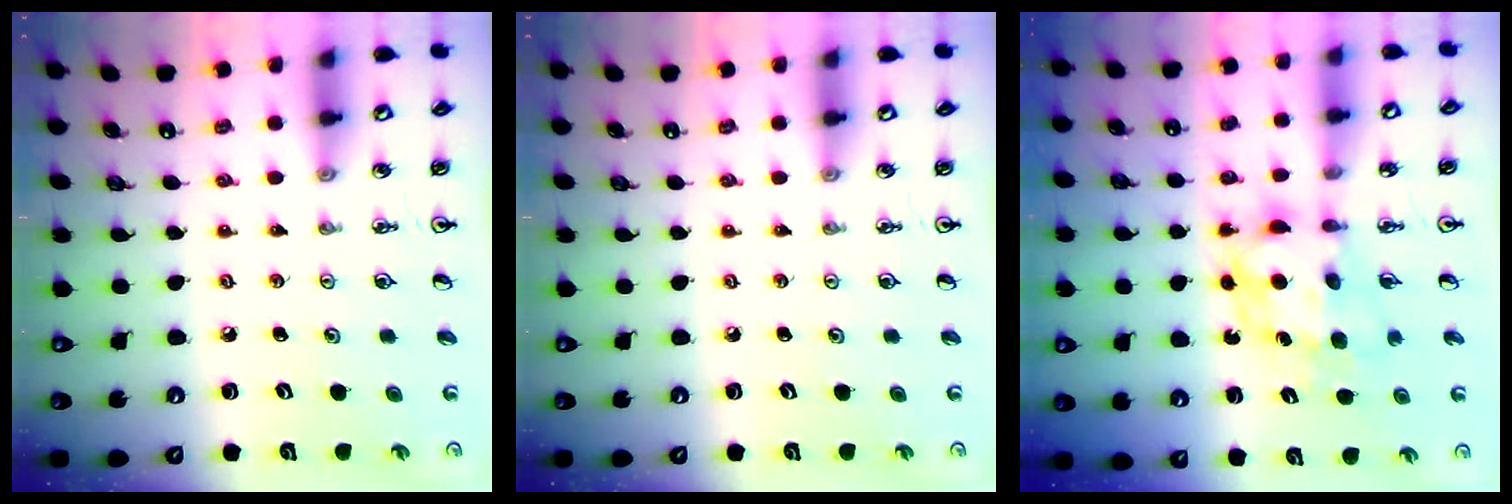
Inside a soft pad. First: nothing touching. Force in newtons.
{"total": 0.0}
{"total": 6.7, "press": 6.7, "slide": 0.2}